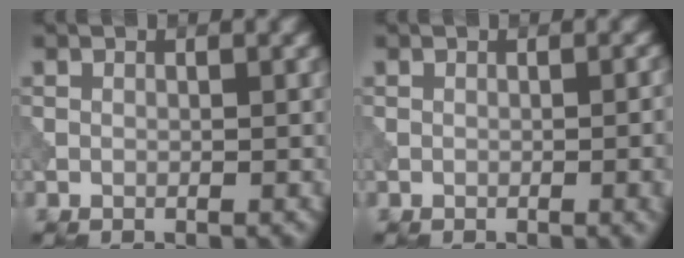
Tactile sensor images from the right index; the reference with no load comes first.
{"total": 2.2, "force": [0.0, 0.4, 2.2], "torque": [-0.028, -0.001, 0.001]}